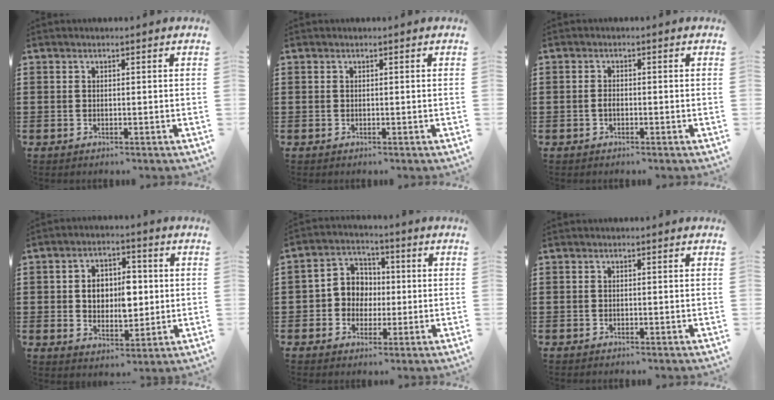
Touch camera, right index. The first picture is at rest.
{"total": 0.0}
{"total": 1.2, "force": [-0.5, 0.6, 1.0], "torque": [-0.021, -0.004, -0.008]}
{"total": 7.6, "force": [0.5, 4.8, 5.9], "torque": [-0.097, 0.009, 0.003]}
{"total": 5.4, "force": [-0.6, 5.2, 1.6], "torque": [-0.049, 0.018, -0.014]}
{"total": 0.0}